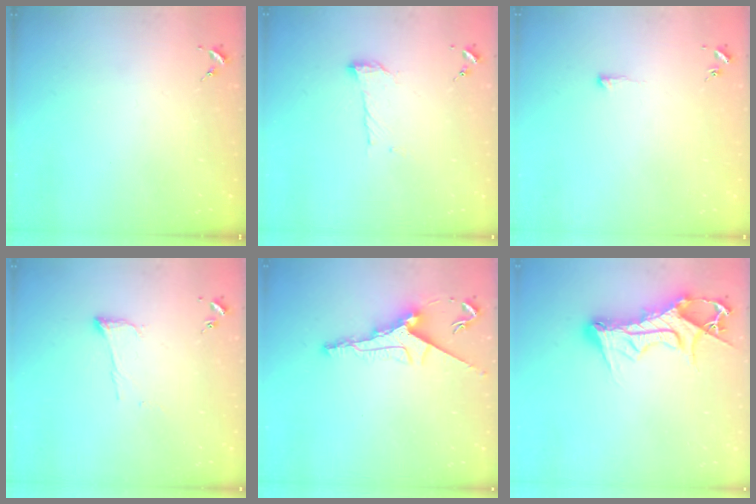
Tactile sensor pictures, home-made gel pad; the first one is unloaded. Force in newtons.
{"total": 7.6, "press": 7.5, "slide": 0.4}
{"total": 2.9, "press": 2.8, "slide": 0.5}
{"total": 5.9, "press": 5.8, "slide": 0.6}
{"total": 9.9, "press": 9.9, "slide": 0.4}
{"total": 13.7, "press": 13.7, "slide": 1.4}